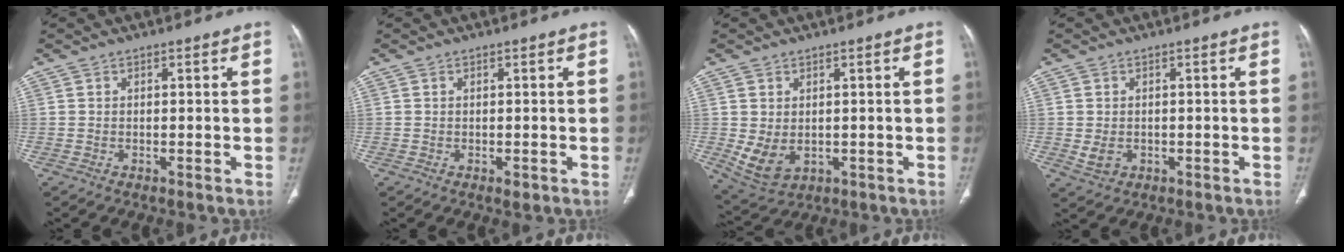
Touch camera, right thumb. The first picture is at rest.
{"total": 1.1, "force": [-0.4, 0.6, 0.9], "torque": [-0.011, 0.000, 0.000]}
{"total": 6.2, "force": [-0.4, 4.4, 4.4], "torque": [-0.081, -0.005, 0.017]}
{"total": 2.7, "force": [-0.3, 2.2, 1.5], "torque": [-0.028, 0.000, 0.004]}